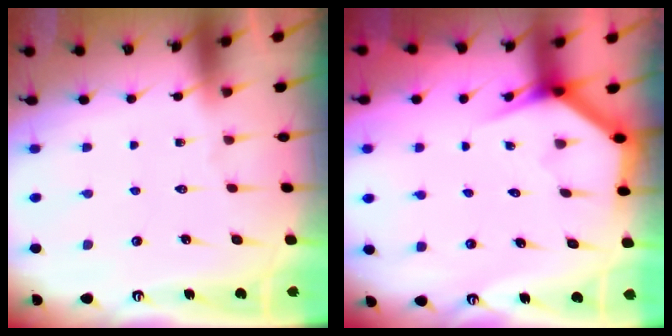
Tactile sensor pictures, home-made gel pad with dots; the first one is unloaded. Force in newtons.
{"total": 3.5, "press": 3.5, "slide": 0.2}